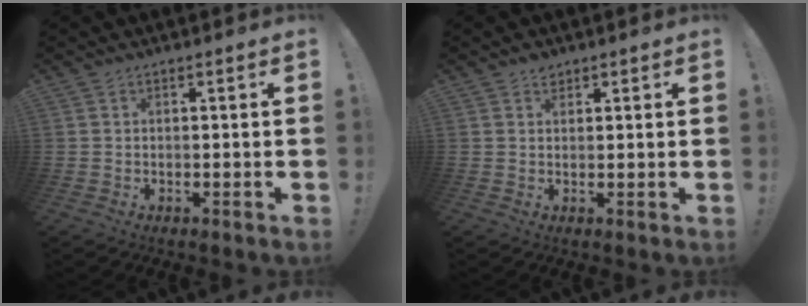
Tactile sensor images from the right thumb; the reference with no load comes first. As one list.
[{"total": 2.1, "force": [1.7, 1.2, 0.5], "torque": [0.011, -0.014, 0.028]}]